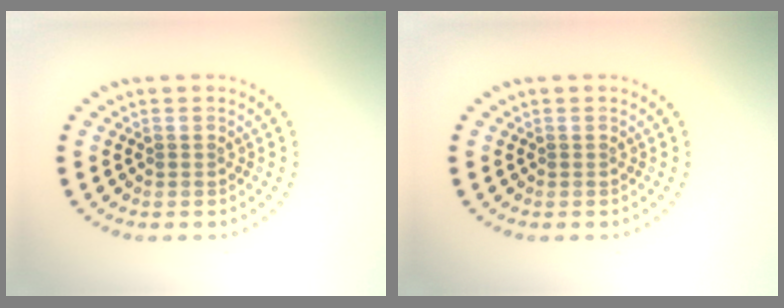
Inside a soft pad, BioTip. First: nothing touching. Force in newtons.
{"total": 0.0}